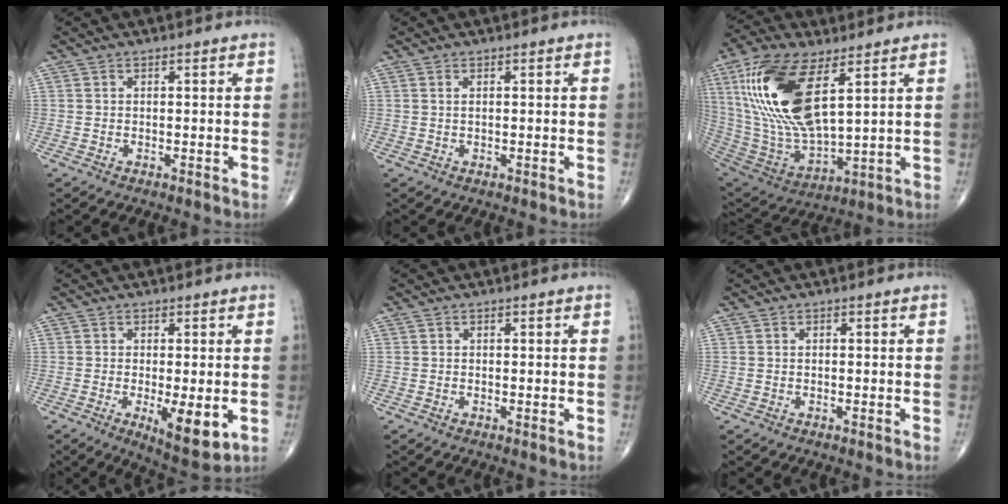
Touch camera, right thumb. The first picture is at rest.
{"total": 0.6, "force": [0.3, 0.2, 0.5], "torque": [-0.013, 0.004, 0.006]}
{"total": 22.8, "force": [7.9, 9.5, 19.2], "torque": [-0.399, -0.031, 0.157]}
{"total": 8.3, "force": [-2.0, 2.7, 7.6], "torque": [-0.114, -0.023, -0.026]}
{"total": 0.0}
{"total": 0.0}